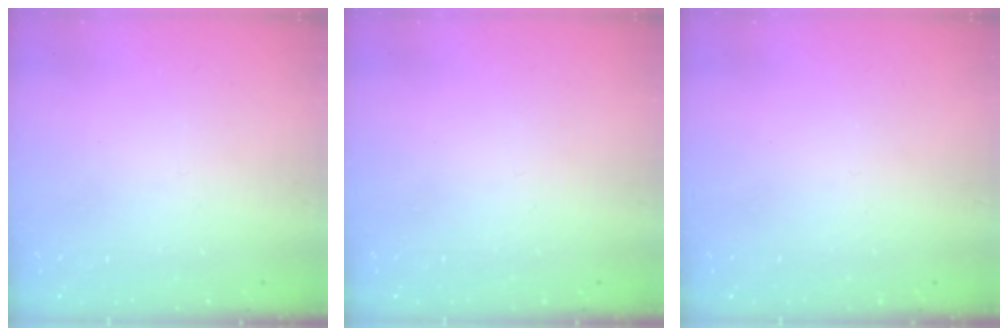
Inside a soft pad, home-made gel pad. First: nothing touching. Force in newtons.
{"total": 0.0}
{"total": 0.0}